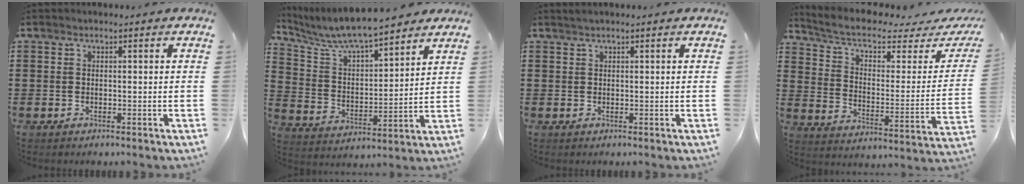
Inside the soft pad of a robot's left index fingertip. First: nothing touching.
{"total": 7.2, "force": [6.7, 1.0, 2.4], "torque": [-0.076, -0.042, 0.115]}
{"total": 0.9, "force": [0.7, -0.1, 0.6], "torque": [-0.011, 0.001, 0.013]}
{"total": 5.7, "force": [4.0, 1.7, 3.7], "torque": [-0.092, -0.029, 0.065]}